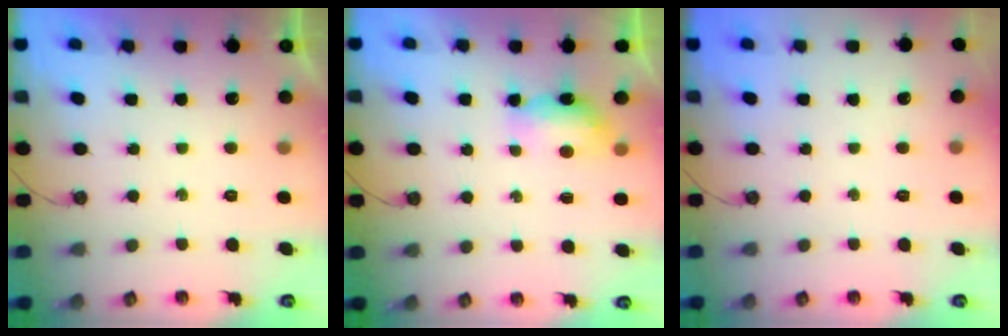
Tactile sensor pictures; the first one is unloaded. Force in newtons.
{"total": 6.0, "press": 5.9, "slide": 0.7}
{"total": 0.0}